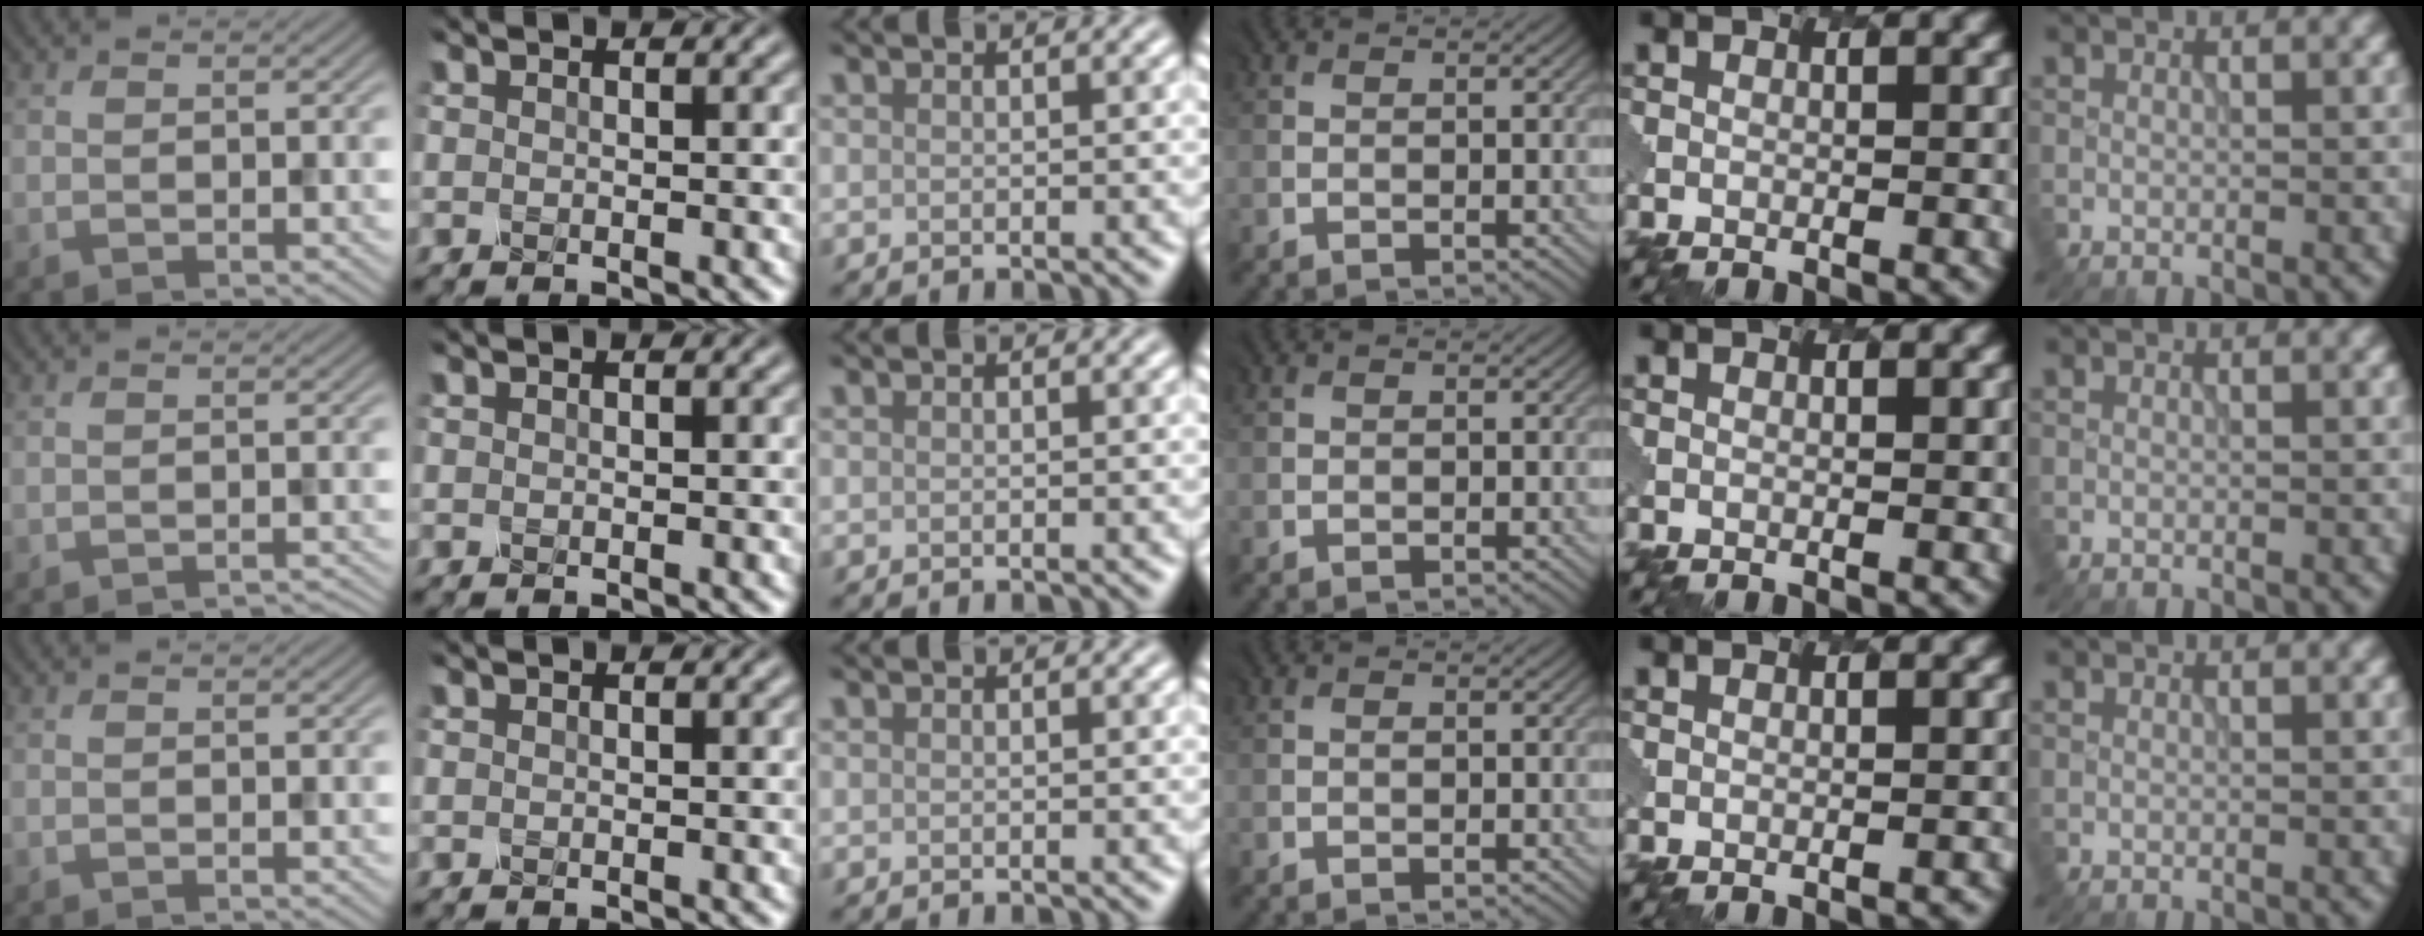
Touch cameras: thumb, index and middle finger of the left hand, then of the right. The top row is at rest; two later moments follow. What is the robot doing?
{"motion": "dispense", "object": "pipette"}